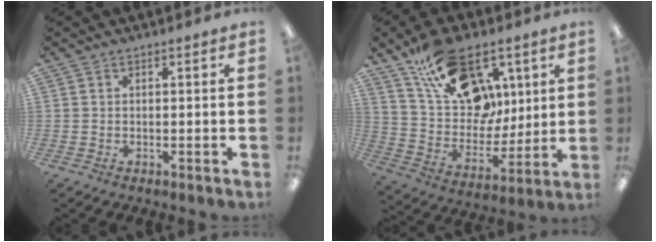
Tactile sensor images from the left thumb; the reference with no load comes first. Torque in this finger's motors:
{"motor_torque": [0.98, 1.58, 1.21, -1.55, 0.09]}